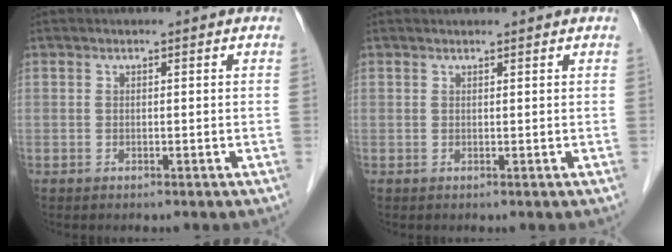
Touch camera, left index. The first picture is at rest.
{"total": 1.8, "force": [1.8, 0.0, 0.3], "torque": [-0.007, 0.012, 0.026]}